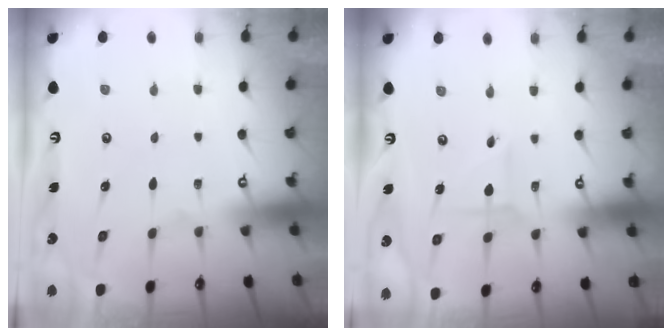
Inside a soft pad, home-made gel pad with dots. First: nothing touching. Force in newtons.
{"total": 2.9, "press": 2.9, "slide": 0.2}